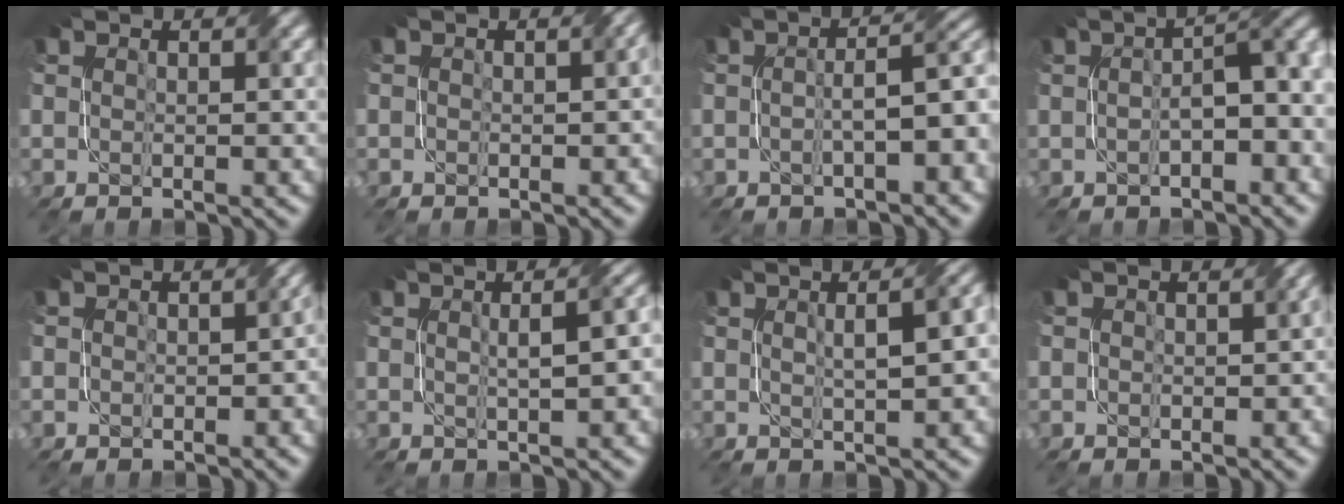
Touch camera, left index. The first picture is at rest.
{"total": 1.6, "force": [0.2, 1.0, 1.2], "torque": [-0.017, -0.002, 0.000]}
{"total": 6.0, "force": [-1.3, 1.7, 5.6], "torque": [-0.074, 0.015, -0.021]}
{"total": 5.1, "force": [-0.7, 1.8, 4.7], "torque": [-0.066, 0.009, -0.009]}
{"total": 3.5, "force": [-0.1, 2.5, 2.4], "torque": [-0.013, -0.004, -0.001]}
{"total": 5.0, "force": [0.5, 1.6, 4.7], "torque": [-0.039, 0.023, 0.003]}
{"total": 6.7, "force": [1.3, 2.5, 6.1], "torque": [-0.048, 0.033, 0.009]}
{"total": 1.7, "force": [0.2, 1.2, 1.2], "torque": [-0.013, -0.002, -0.001]}